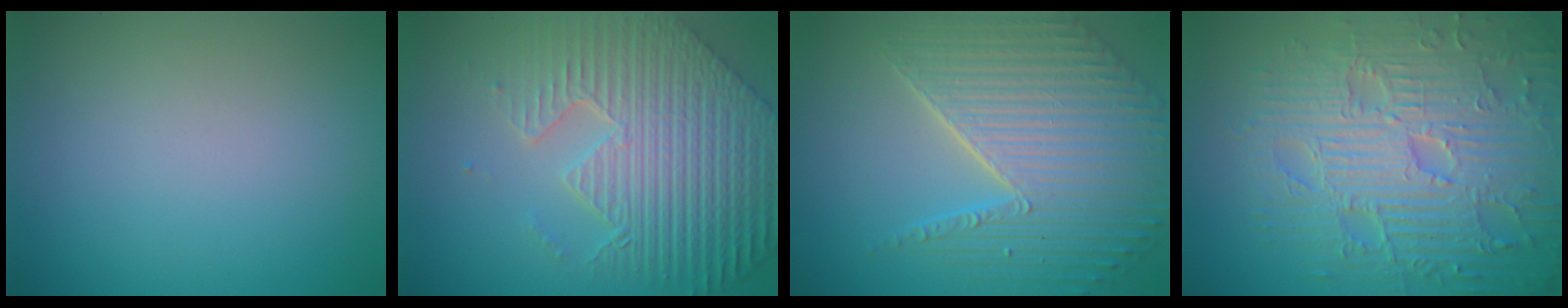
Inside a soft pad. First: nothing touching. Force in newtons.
{"total": 9.2, "press": 6.5, "slide": 6.6}
{"total": 6.9, "press": 5.5, "slide": 4.2}
{"total": 10.0, "press": 6.9, "slide": 7.2}